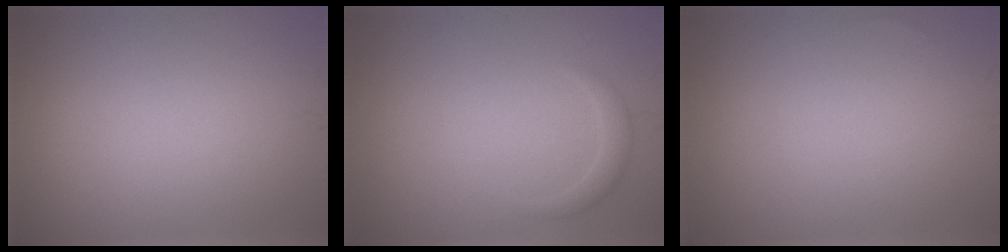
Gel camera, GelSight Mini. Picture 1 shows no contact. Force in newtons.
{"total": 1.2, "press": 1.2, "slide": 0.1}
{"total": 0.0}